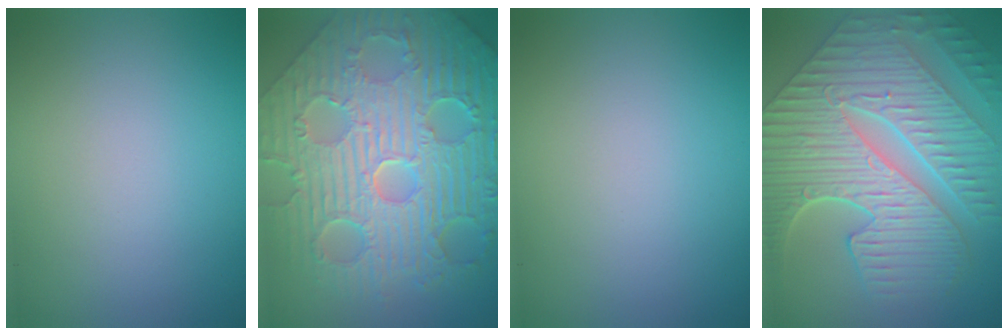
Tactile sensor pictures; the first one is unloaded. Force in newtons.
{"total": 12.5, "press": 8.2, "slide": 9.3}
{"total": 0.0}
{"total": 9.7, "press": 7.6, "slide": 6.1}